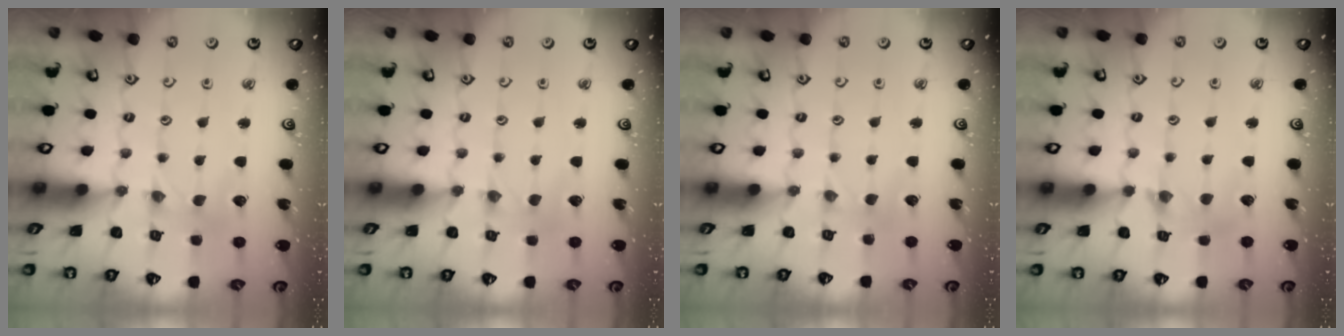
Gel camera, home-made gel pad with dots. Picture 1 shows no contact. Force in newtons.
{"total": 0.8, "press": 0.8, "slide": 0.2}
{"total": 1.6, "press": 1.5, "slide": 0.3}
{"total": 5.3, "press": 5.3, "slide": 0.5}